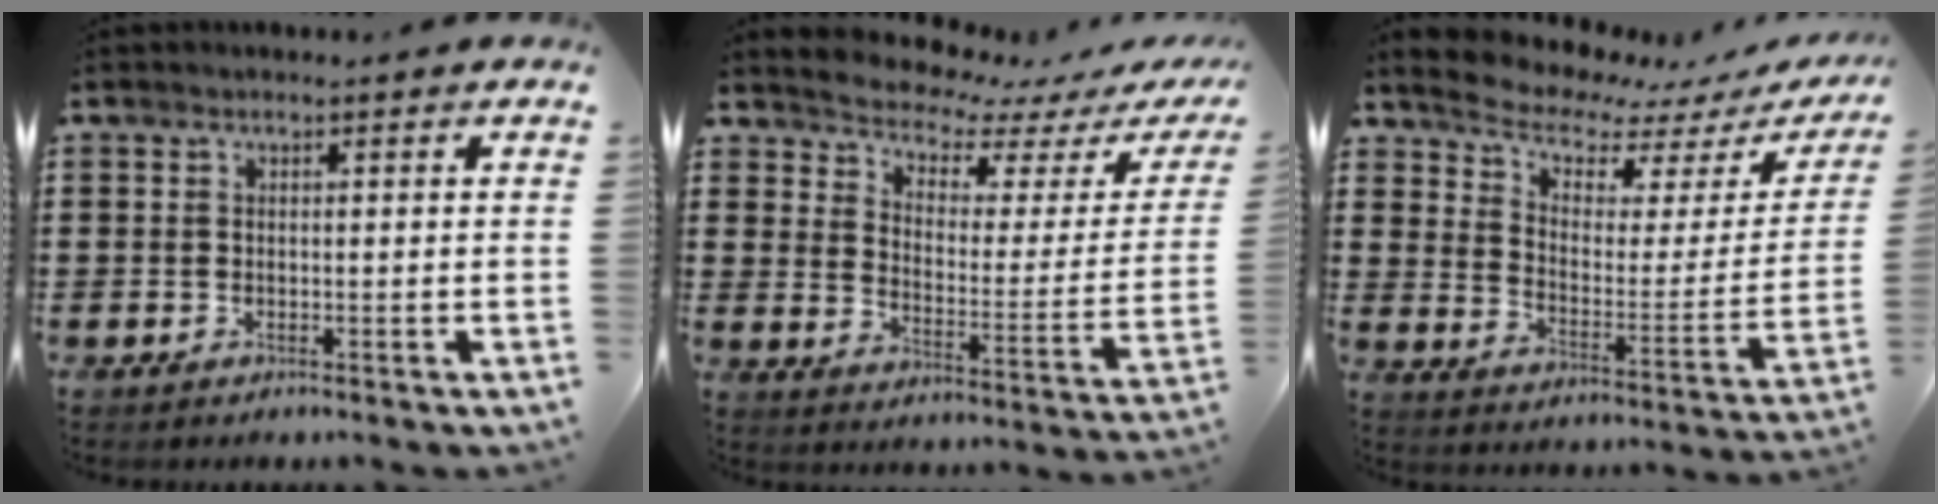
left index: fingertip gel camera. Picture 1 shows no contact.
{"total": 4.4, "force": [4.3, 0.7, 0.6], "torque": [-0.043, -0.042, 0.069]}
{"total": 5.9, "force": [5.6, 1.4, 1.0], "torque": [-0.056, -0.047, 0.094]}